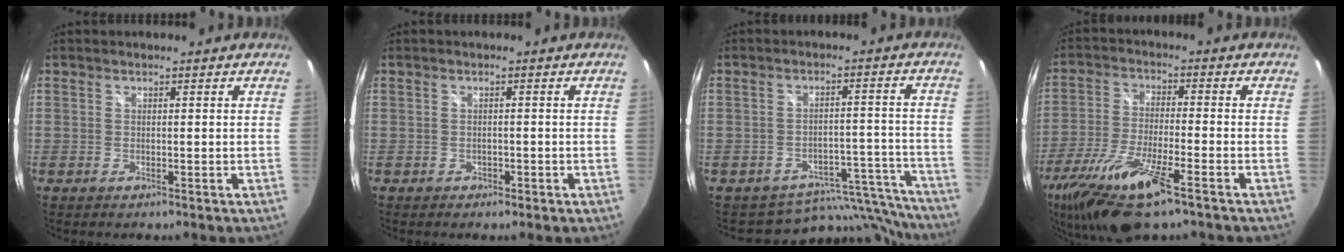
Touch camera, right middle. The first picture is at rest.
{"total": 1.0, "force": [-0.6, 0.7, 0.3], "torque": [-0.005, -0.003, -0.010]}
{"total": 12.7, "force": [-12.1, 4.0, 0.4], "torque": [0.008, 0.039, -0.152]}
{"total": 15.7, "force": [-10.1, 3.3, 11.6], "torque": [-0.243, -0.046, -0.188]}